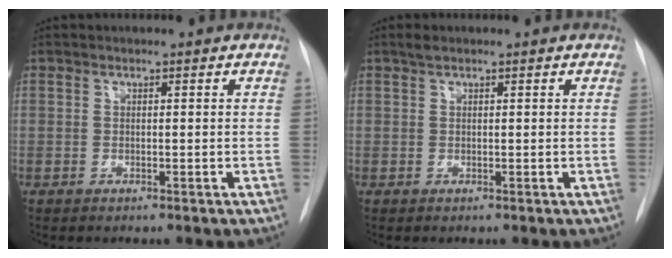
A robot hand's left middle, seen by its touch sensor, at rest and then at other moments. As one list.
[{"total": 0.9, "force": [0.7, 0.3, 0.5], "torque": [-0.014, 0.010, 0.015]}]